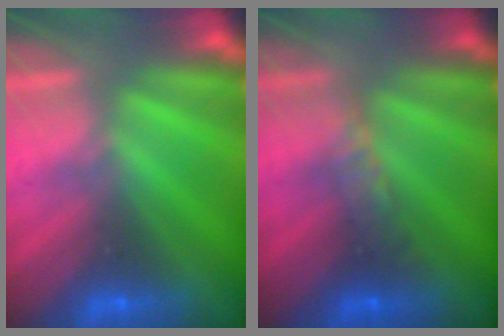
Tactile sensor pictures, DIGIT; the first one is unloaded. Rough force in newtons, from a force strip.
{"total": 2.9}